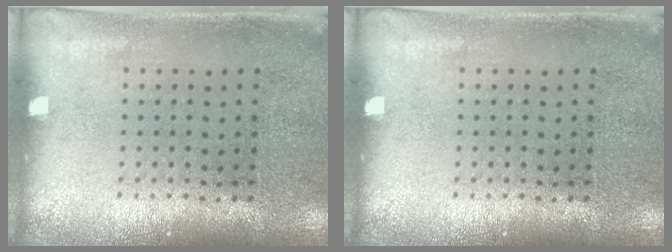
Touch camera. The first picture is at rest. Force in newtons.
{"total": 0.0}